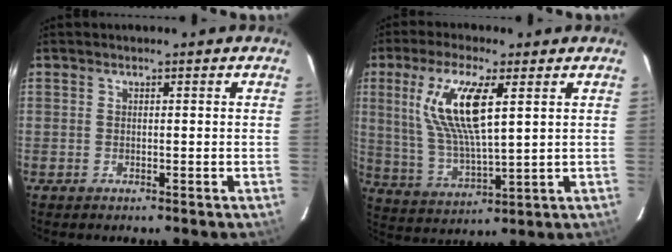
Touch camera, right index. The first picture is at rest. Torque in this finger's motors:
{"motor_torque": [1.55, 0.59, 0.90, 0.19]}